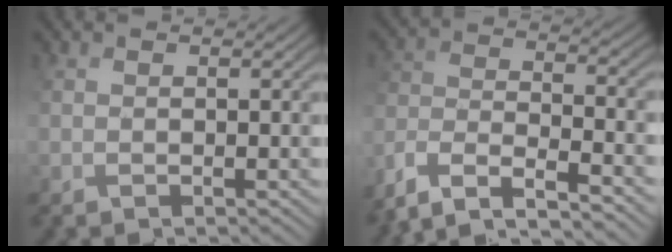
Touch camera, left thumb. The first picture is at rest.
{"total": 11.1, "force": [-9.3, 3.1, 5.2], "torque": [-0.133, -0.013, -0.165]}